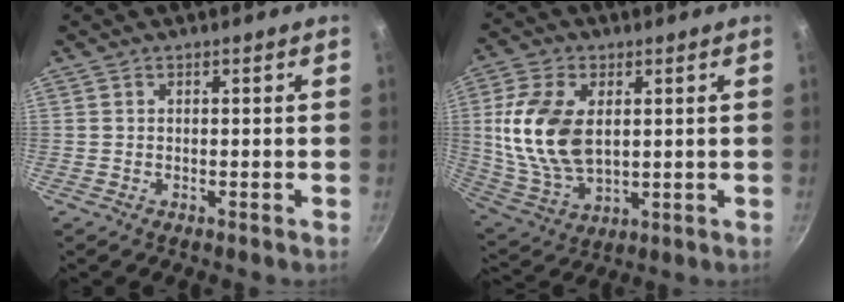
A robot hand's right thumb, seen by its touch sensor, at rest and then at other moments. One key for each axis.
{"total": 15.4, "fx": 2.4, "fy": 9.3, "fz": 12.1, "tx": -0.225, "ty": -0.014, "tz": 0.057}